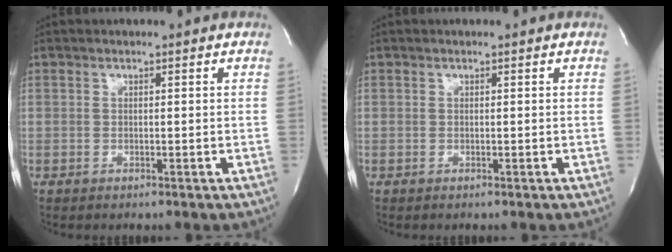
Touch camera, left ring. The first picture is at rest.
{"total": 0.0}